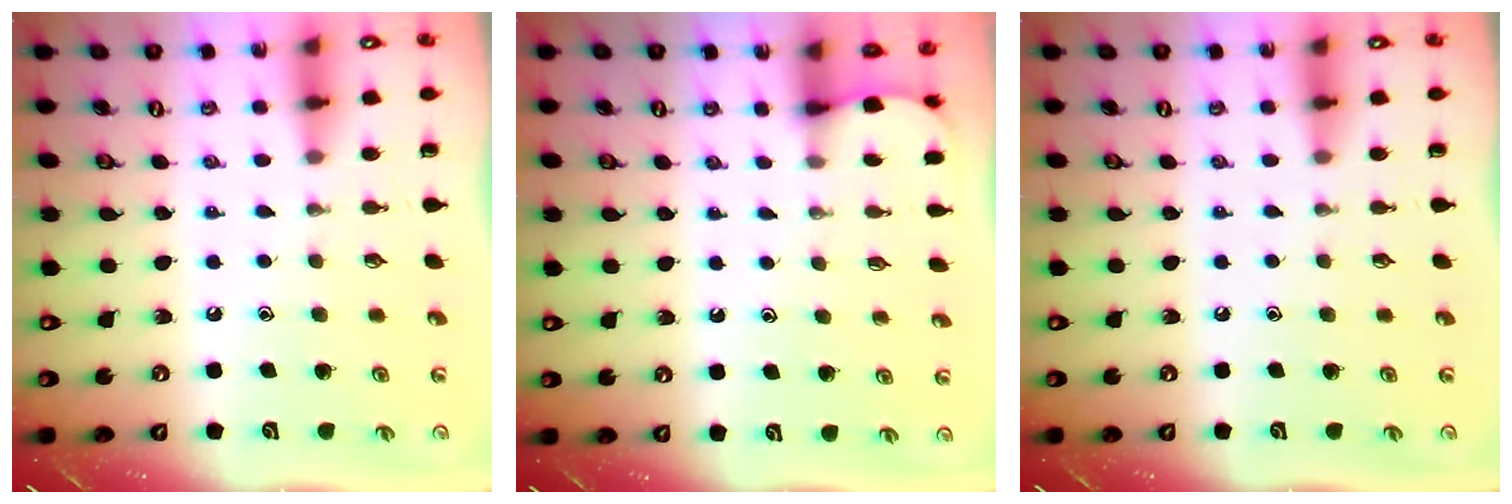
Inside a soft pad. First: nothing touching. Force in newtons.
{"total": 1.3, "press": 1.3, "slide": 0.1}
{"total": 0.0}